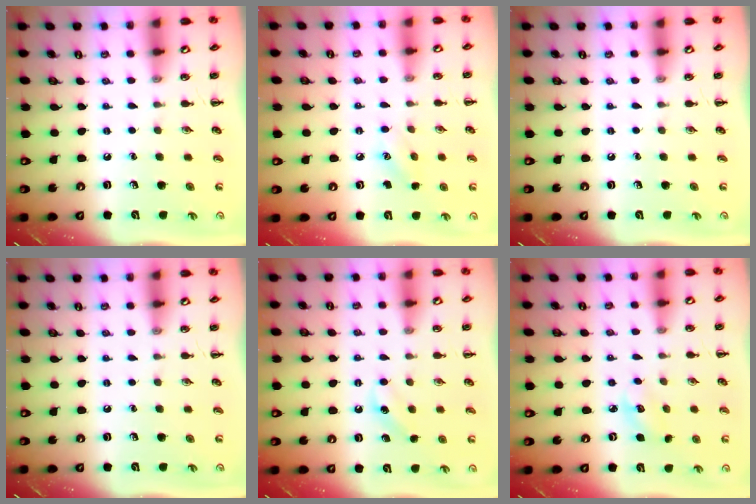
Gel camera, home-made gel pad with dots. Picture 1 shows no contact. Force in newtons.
{"total": 7.0, "press": 6.7, "slide": 1.7}
{"total": 0.0}
{"total": 0.0}
{"total": 6.3, "press": 6.0, "slide": 1.8}
{"total": 3.8, "press": 3.7, "slide": 1.0}